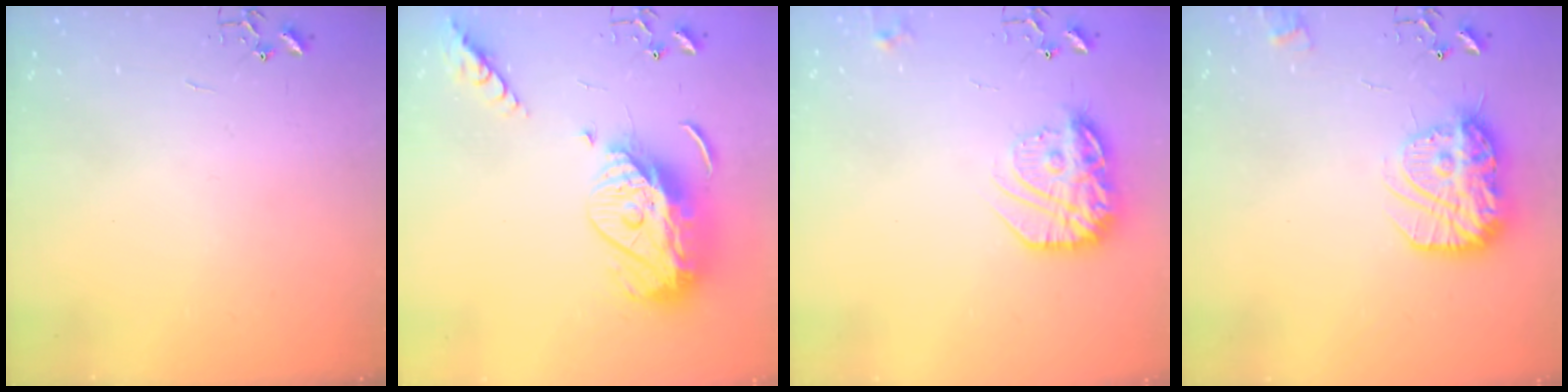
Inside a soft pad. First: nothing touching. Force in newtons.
{"total": 17.5, "press": 17.4, "slide": 1.6}
{"total": 17.3, "press": 17.3, "slide": 1.3}
{"total": 16.5, "press": 16.5, "slide": 1.4}